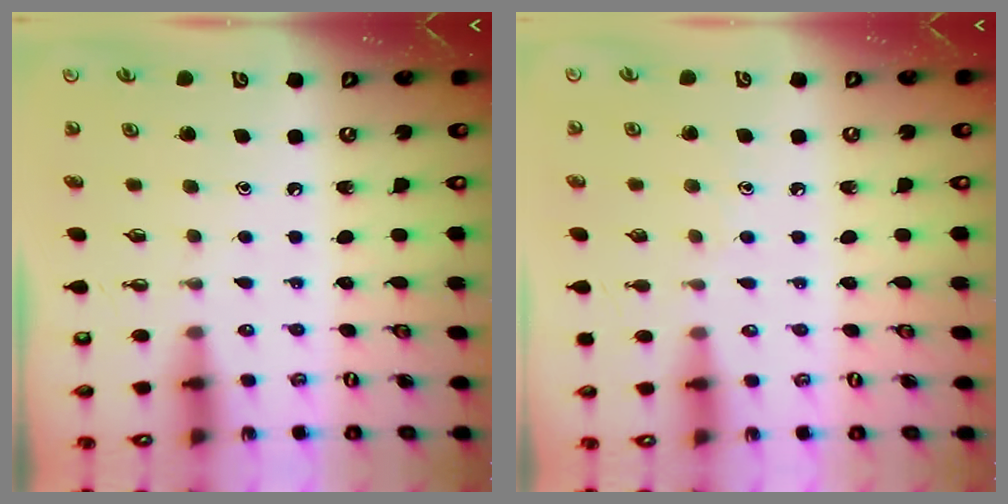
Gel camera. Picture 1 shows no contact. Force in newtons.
{"total": 4.8, "press": 4.7, "slide": 0.4}